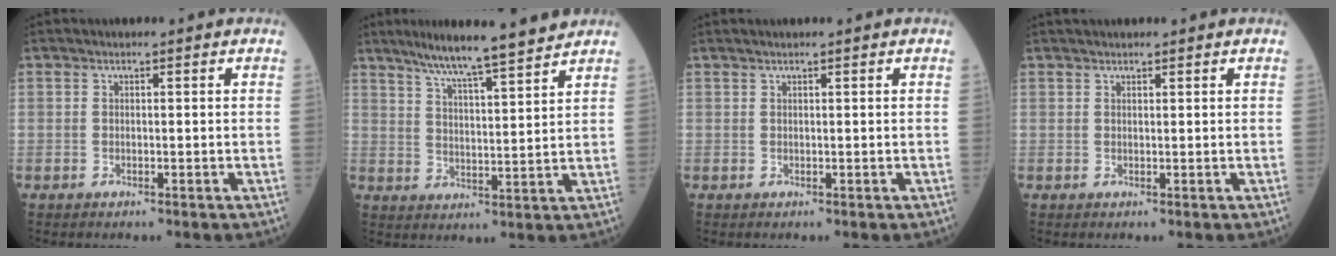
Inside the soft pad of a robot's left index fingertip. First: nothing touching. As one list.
[{"total": 11.5, "force": [10.1, -0.1, 5.6], "torque": [-0.093, 0.010, 0.155]}, {"total": 0.8, "force": [0.8, 0.0, 0.3], "torque": [-0.006, 0.014, 0.018]}, {"total": 2.2, "force": [2.0, 0.5, 0.7], "torque": [-0.007, 0.029, 0.032]}]